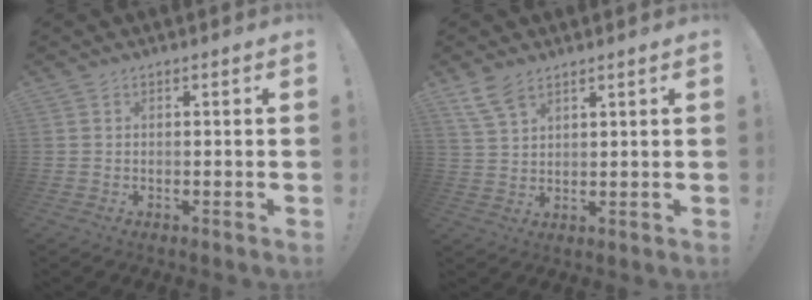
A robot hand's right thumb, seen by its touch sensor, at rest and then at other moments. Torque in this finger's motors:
{"motor_torque": [-0.23, 0.24, -0.07, 0.11, 0.10]}